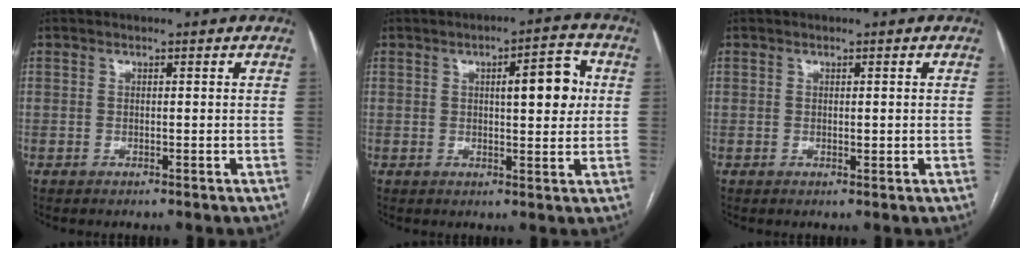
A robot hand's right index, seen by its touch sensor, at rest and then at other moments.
{"total": 7.3, "force": [1.5, 1.8, 6.9], "torque": [-0.093, 0.013, 0.019]}
{"total": 1.0, "force": [0.1, 0.4, 0.9], "torque": [-0.015, -0.004, 0.004]}